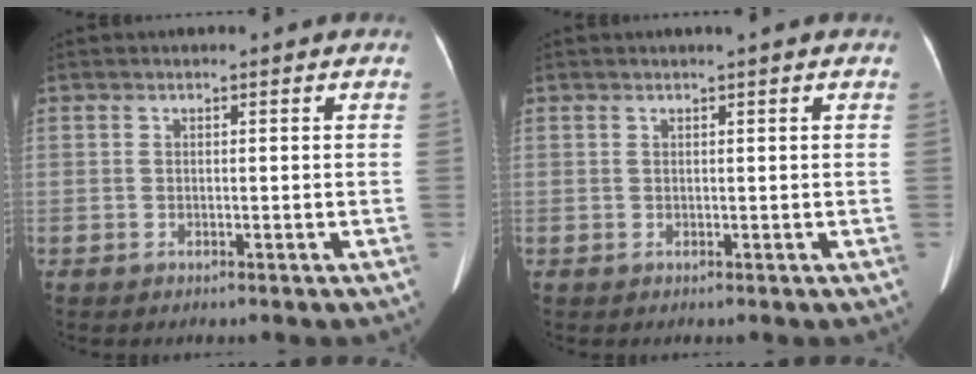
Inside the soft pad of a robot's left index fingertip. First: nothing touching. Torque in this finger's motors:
{"motor_torque": [-0.22, 0.14, -0.09, 0.01]}